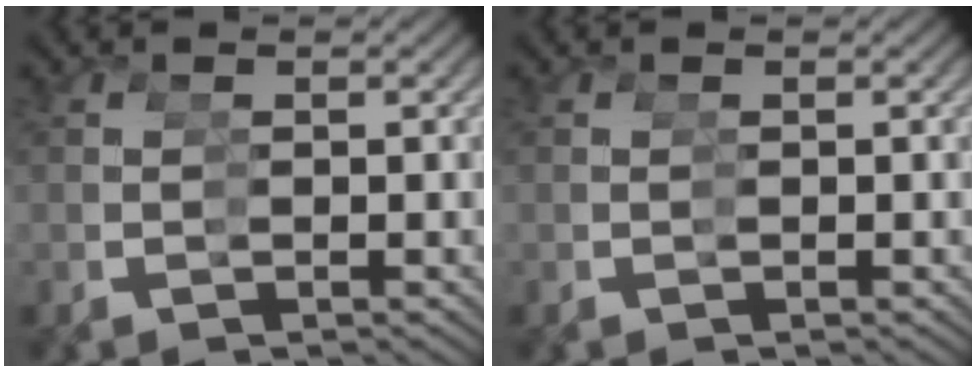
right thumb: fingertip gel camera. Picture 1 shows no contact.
{"total": 0.0}